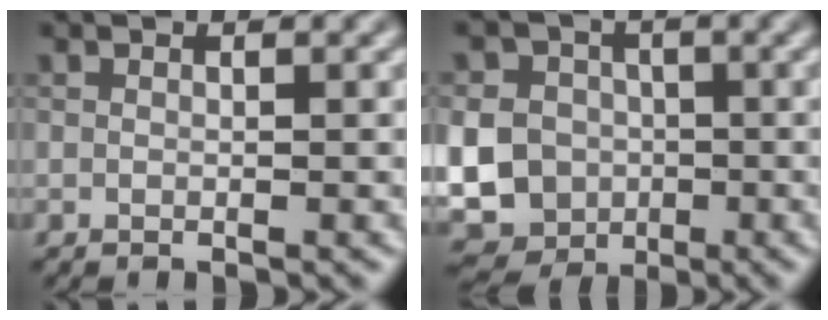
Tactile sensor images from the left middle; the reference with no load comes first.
{"total": 13.5, "force": [-2.1, 12.5, 4.8], "torque": [-0.121, -0.008, -0.065]}